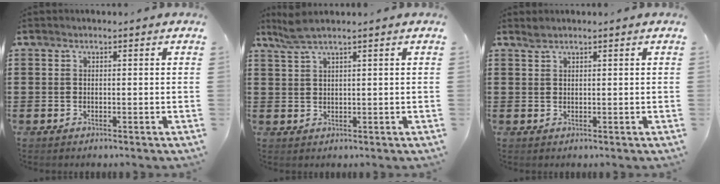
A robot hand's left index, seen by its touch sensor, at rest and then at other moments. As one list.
[{"total": 2.6, "force": [1.9, 0.1, 1.9], "torque": [-0.040, 0.000, 0.035]}, {"total": 1.1, "force": [1.0, 0.1, 0.5], "torque": [-0.011, -0.001, 0.020]}]